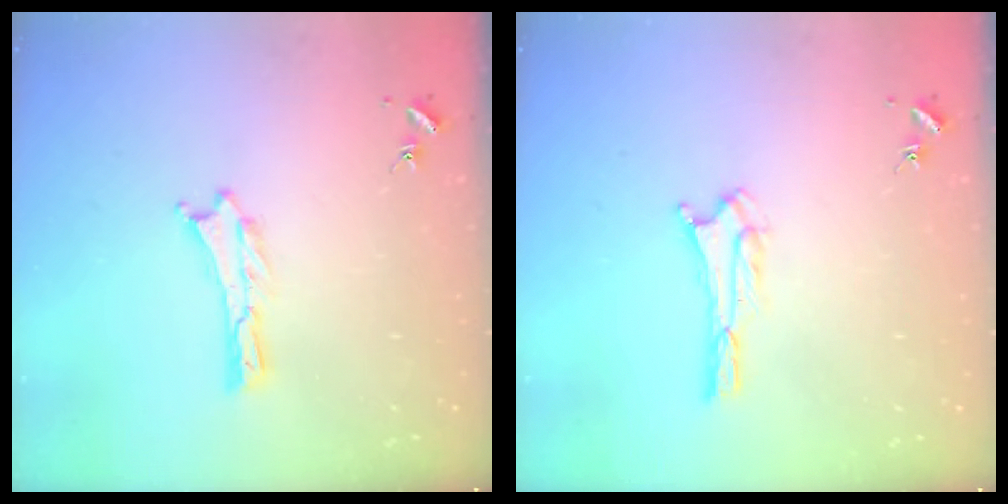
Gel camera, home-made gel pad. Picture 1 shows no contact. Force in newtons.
{"total": 3.3, "press": 3.3, "slide": 0.4}